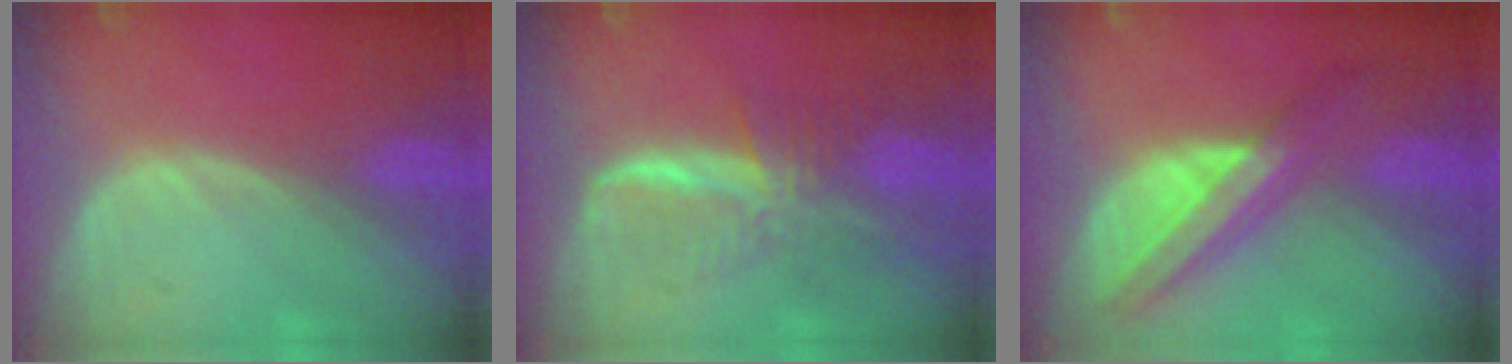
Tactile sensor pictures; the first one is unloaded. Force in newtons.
{"total": 8.1, "press": 7.0, "slide": 4.1}
{"total": 8.3, "press": 7.0, "slide": 4.4}